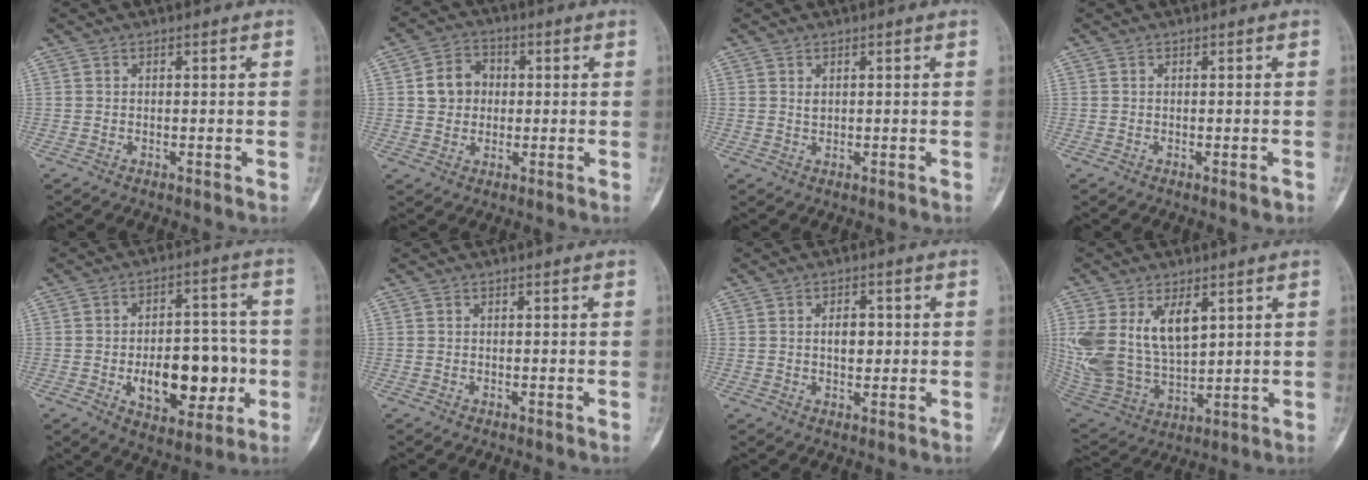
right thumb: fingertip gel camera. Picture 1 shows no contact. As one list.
[{"total": 6.8, "force": [0.7, 5.8, 3.4], "torque": [-0.036, 0.010, 0.006]}, {"total": 1.2, "force": [0.5, 0.7, 0.8], "torque": [-0.009, -0.003, 0.013]}, {"total": 1.1, "force": [-0.5, 0.3, 0.9], "torque": [-0.011, -0.002, -0.005]}, {"total": 16.5, "force": [-3.4, 9.1, 13.3], "torque": [-0.156, 0.023, -0.038]}, {"total": 0.0}, {"total": 4.2, "force": [0.4, 2.6, 3.3], "torque": [-0.037, 0.002, 0.008]}, {"total": 17.5, "force": [5.7, 10.4, 12.9], "torque": [-0.259, -0.023, 0.130]}]